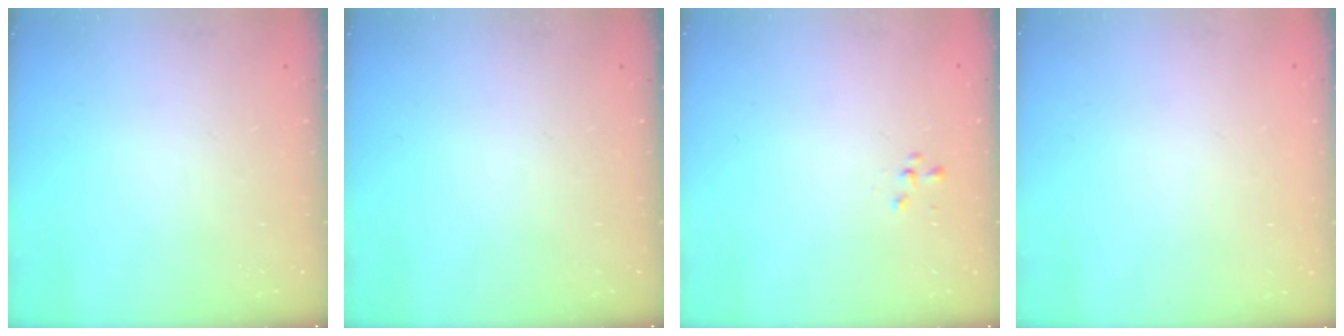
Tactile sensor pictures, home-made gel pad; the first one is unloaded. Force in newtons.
{"total": 0.0}
{"total": 0.6, "press": 0.6, "slide": 0.2}
{"total": 1.8, "press": 1.8, "slide": 0.2}